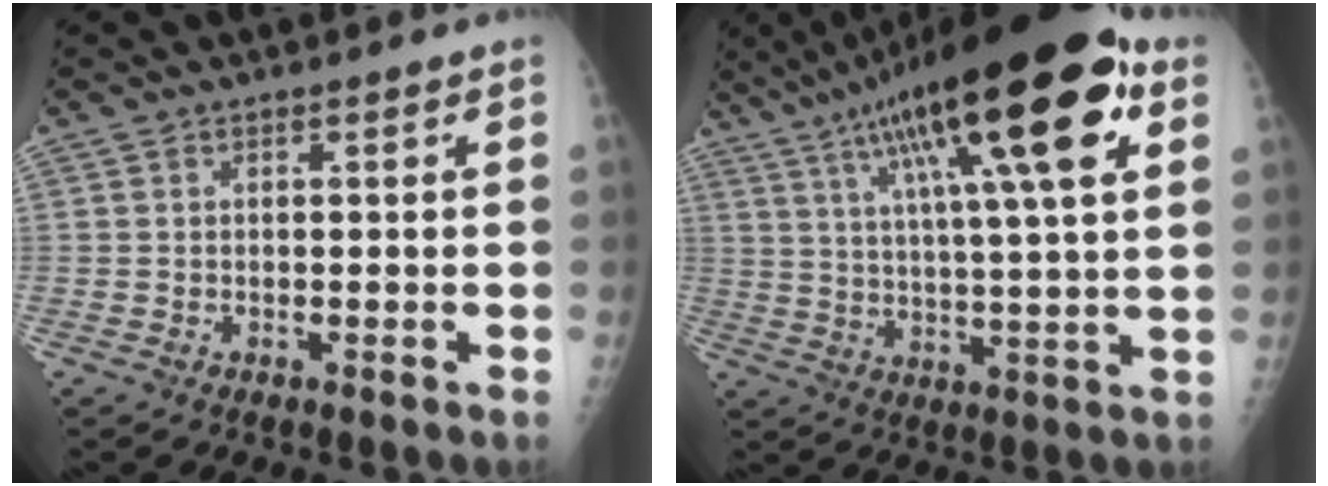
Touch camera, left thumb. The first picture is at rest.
{"total": 25.7, "force": [11.9, 5.6, 22.1], "torque": [-0.353, 0.003, 0.190]}